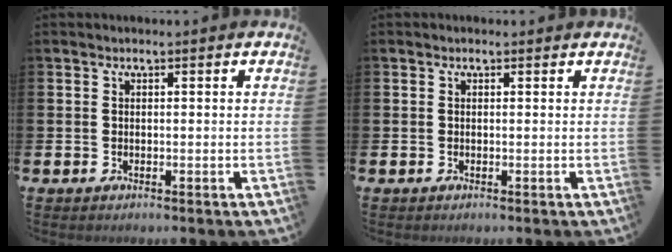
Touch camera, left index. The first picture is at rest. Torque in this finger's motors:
{"motor_torque": [-0.62, -1.52, 0.41, 0.01]}